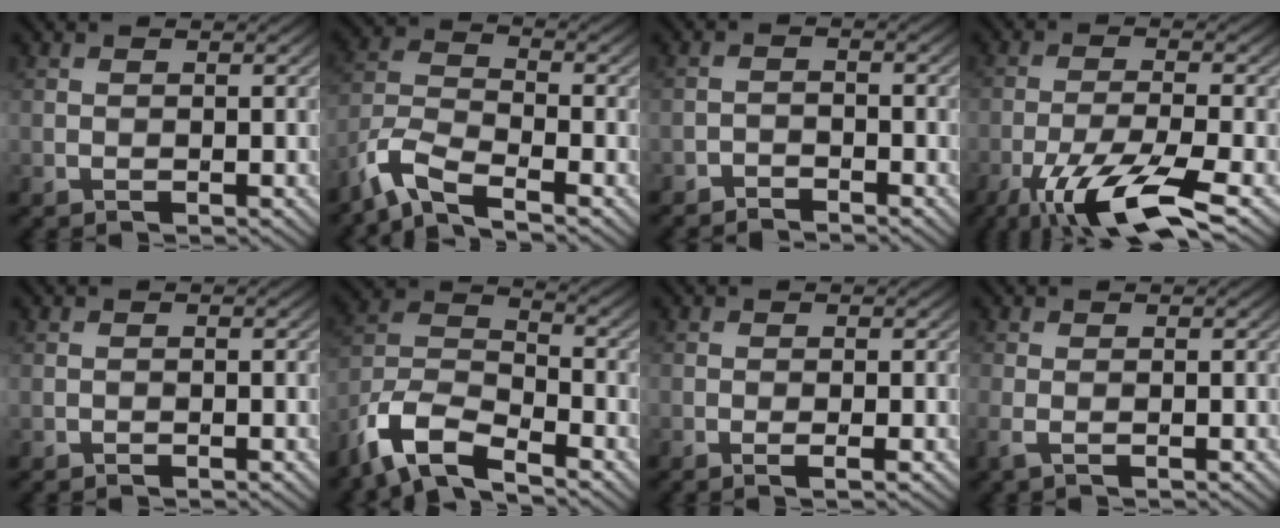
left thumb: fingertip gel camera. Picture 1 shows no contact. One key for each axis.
{"total": 6.7, "fx": -5.0, "fy": 1.8, "fz": 4.0, "tx": -0.093, "ty": -0.004, "tz": -0.118}
{"total": 1.7, "fx": -1.7, "fy": 0.3, "fz": -0.2, "tx": 0.007, "ty": 0.003, "tz": -0.037}
{"total": 11.2, "fx": -6.9, "fy": 2.7, "fz": 8.4, "tx": -0.166, "ty": -0.011, "tz": -0.128}
{"total": 0.0}
{"total": 9.9, "fx": -7.4, "fy": 3.4, "fz": 5.7, "tx": -0.116, "ty": -0.004, "tz": -0.167}
{"total": 0.9, "fx": -0.3, "fy": -0.1, "fz": 0.9, "tx": -0.017, "ty": -0.001, "tz": -0.008}
{"total": 1.3, "fx": -0.3, "fy": 0.2, "fz": 1.3, "tx": -0.035, "ty": 0.000, "tz": -0.012}